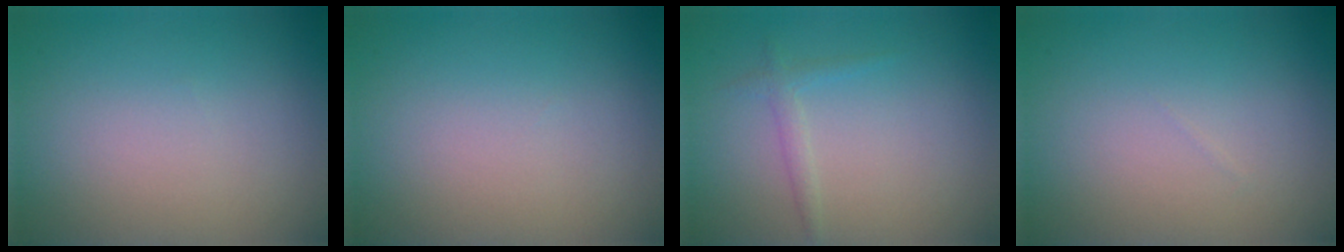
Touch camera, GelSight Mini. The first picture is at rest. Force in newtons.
{"total": 0.0}
{"total": 1.2, "press": 1.2, "slide": 0.1}
{"total": 0.0}